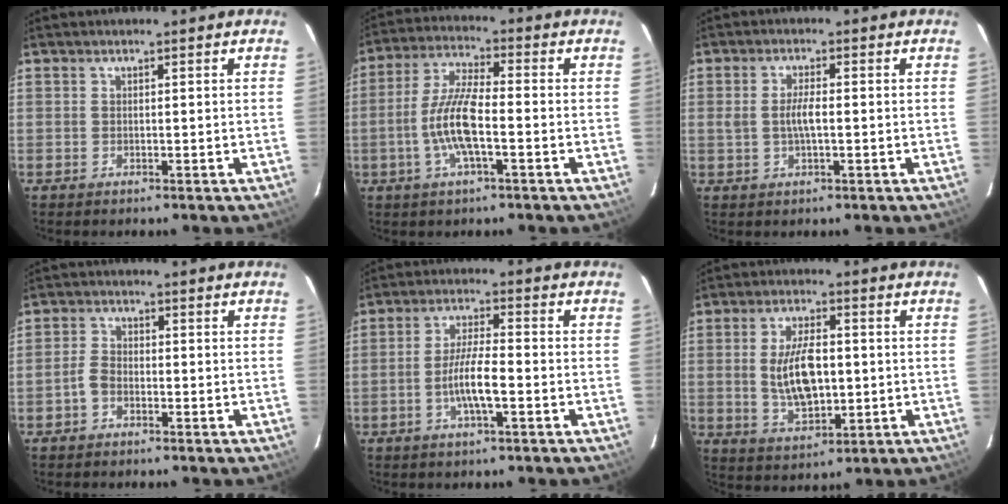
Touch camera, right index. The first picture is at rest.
{"total": 9.9, "force": [-2.7, 2.1, 9.2], "torque": [-0.192, 0.003, -0.056]}
{"total": 3.6, "force": [-0.3, 1.0, 3.4], "torque": [-0.066, 0.002, -0.003]}
{"total": 2.8, "force": [-1.7, 1.8, 1.4], "torque": [-0.034, 0.007, -0.036]}
{"total": 6.6, "force": [-2.3, 1.0, 6.1], "torque": [-0.120, 0.002, -0.044]}
{"total": 10.4, "force": [-0.1, 5.0, 9.1], "torque": [-0.176, -0.001, 0.006]}